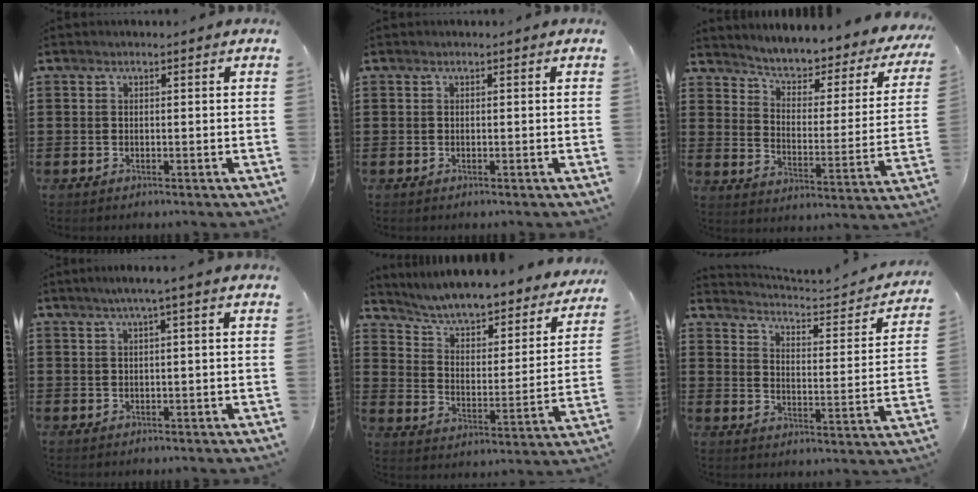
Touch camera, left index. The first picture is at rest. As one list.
[{"total": 0.0}, {"total": 3.2, "force": [2.7, 0.9, 1.5], "torque": [-0.048, -0.030, 0.035]}, {"total": 1.8, "force": [0.2, -0.2, 1.7], "torque": [-0.030, -0.003, 0.002]}, {"total": 5.1, "force": [4.9, 0.2, 1.5], "torque": [-0.054, -0.050, 0.077]}, {"total": 2.3, "force": [2.3, 0.0, 0.4], "torque": [-0.029, -0.025, 0.028]}]